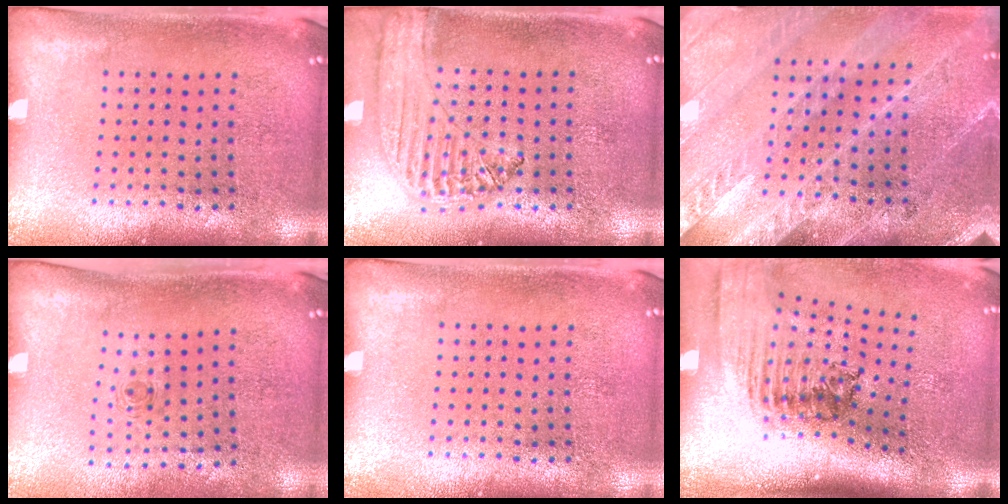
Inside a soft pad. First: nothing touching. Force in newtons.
{"total": 1.3, "press": 1.3, "slide": 0.3}
{"total": 3.2, "press": 2.8, "slide": 1.4}
{"total": 0.7, "press": 0.3, "slide": 0.6}
{"total": 0.0}
{"total": 2.4, "press": 1.7, "slide": 1.7}